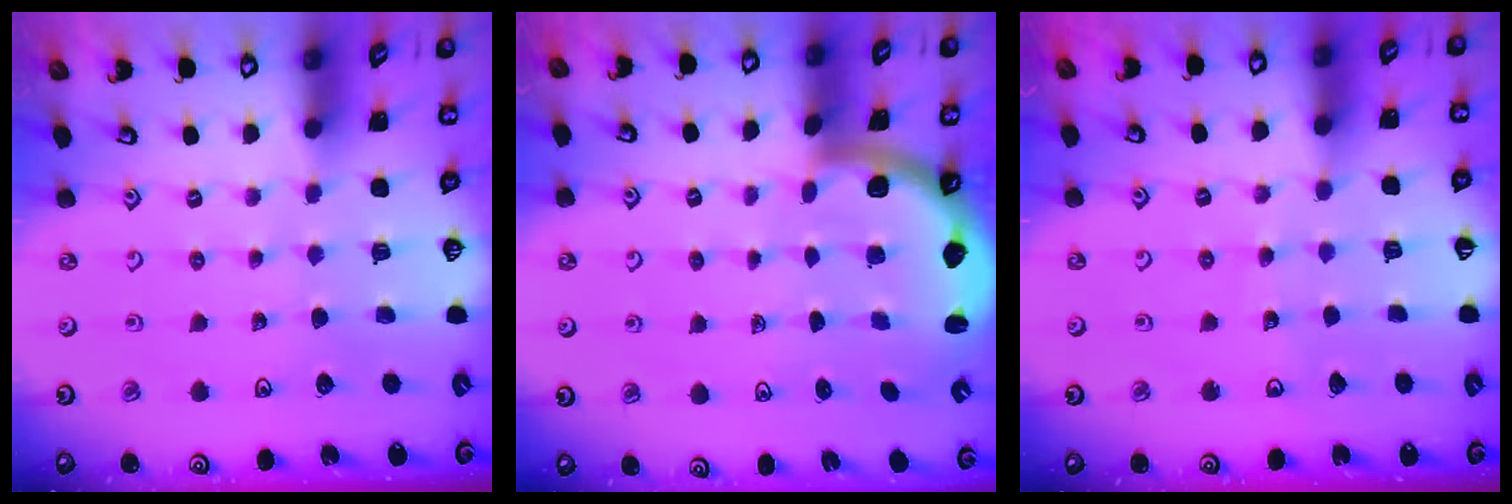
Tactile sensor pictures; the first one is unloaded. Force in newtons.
{"total": 2.5, "press": 2.2, "slide": 1.1}
{"total": 3.8, "press": 3.8, "slide": 0.4}